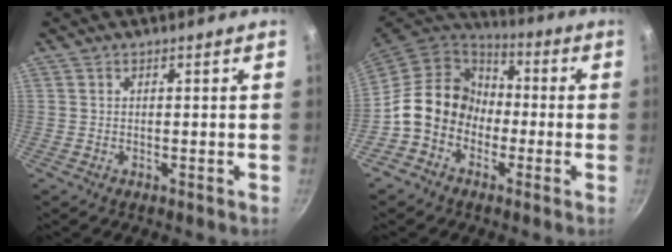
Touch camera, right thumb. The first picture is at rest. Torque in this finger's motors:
{"motor_torque": [1.99, 2.19, 1.03, -1.27, 0.49]}